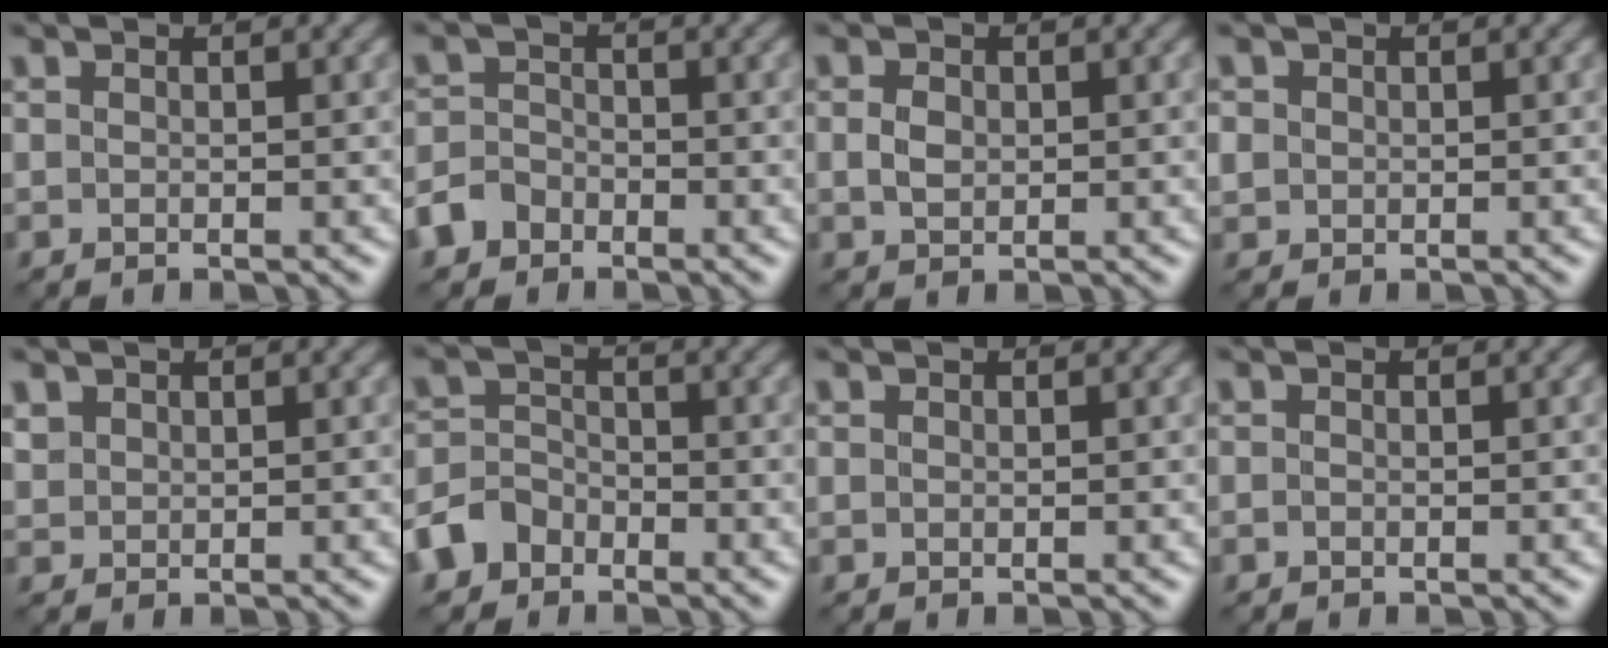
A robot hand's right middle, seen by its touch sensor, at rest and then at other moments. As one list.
[{"total": 2.6, "force": [-1.8, 1.8, 0.6], "torque": [-0.011, 0.004, -0.041]}, {"total": 1.7, "force": [0.1, 1.3, 1.1], "torque": [-0.026, 0.002, 0.002]}, {"total": 1.3, "force": [0.1, 1.2, 0.3], "torque": [-0.005, -0.001, 0.005]}, {"total": 1.1, "force": [0.7, 0.8, 0.1], "torque": [-0.009, 0.001, 0.020]}, {"total": 3.8, "force": [-2.6, 2.7, 0.9], "torque": [-0.010, 0.004, -0.054]}, {"total": 0.0}, {"total": 0.0}]